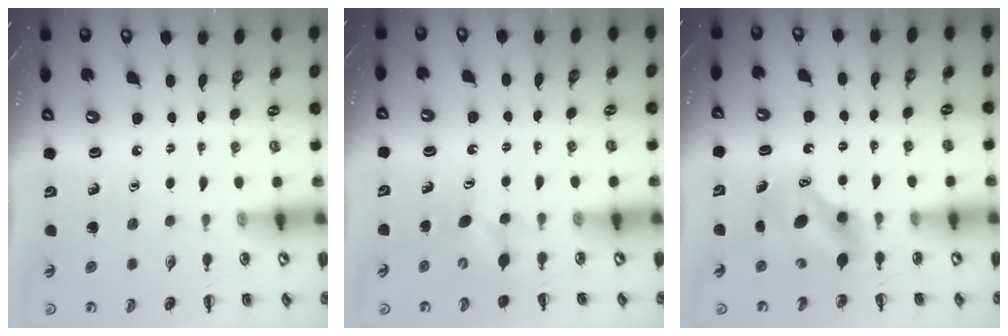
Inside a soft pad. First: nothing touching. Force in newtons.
{"total": 4.0, "press": 3.9, "slide": 0.9}
{"total": 7.4, "press": 7.4, "slide": 0.9}